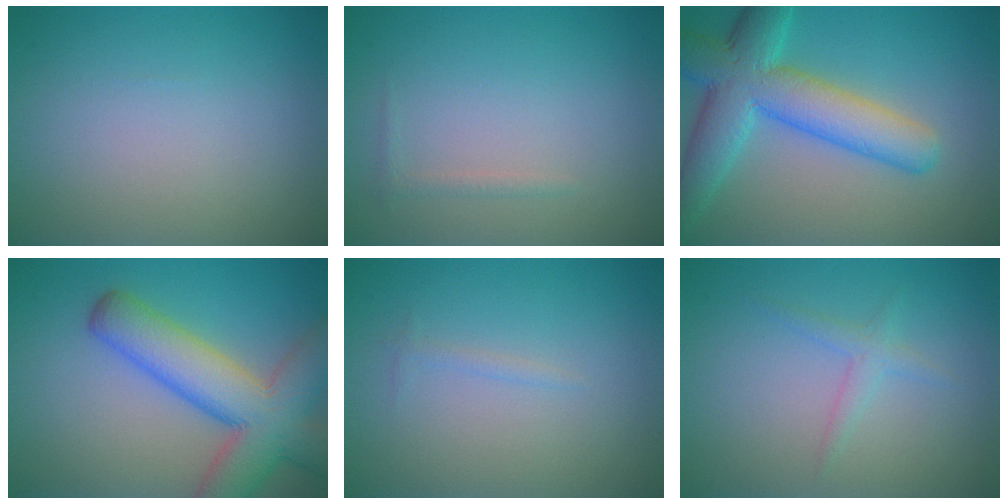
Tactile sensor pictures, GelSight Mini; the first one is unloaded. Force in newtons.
{"total": 0.7, "press": 0.7, "slide": 0.0}
{"total": 7.0, "press": 7.0, "slide": 0.6}
{"total": 9.4, "press": 9.4, "slide": 0.4}
{"total": 0.6, "press": 0.6, "slide": 0.0}
{"total": 1.4, "press": 1.4, "slide": 0.0}